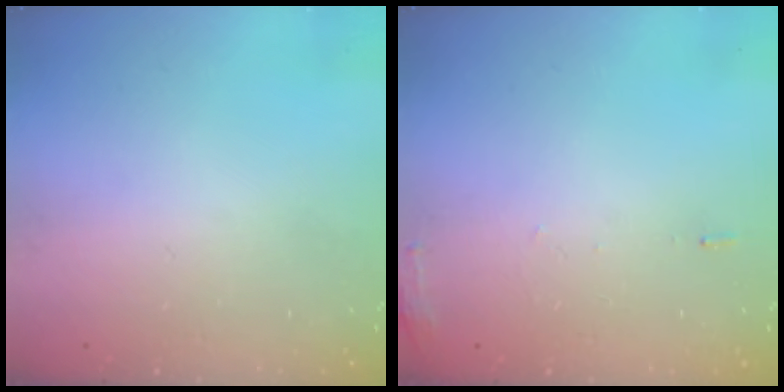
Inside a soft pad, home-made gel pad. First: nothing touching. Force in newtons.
{"total": 5.9, "press": 5.7, "slide": 1.6}